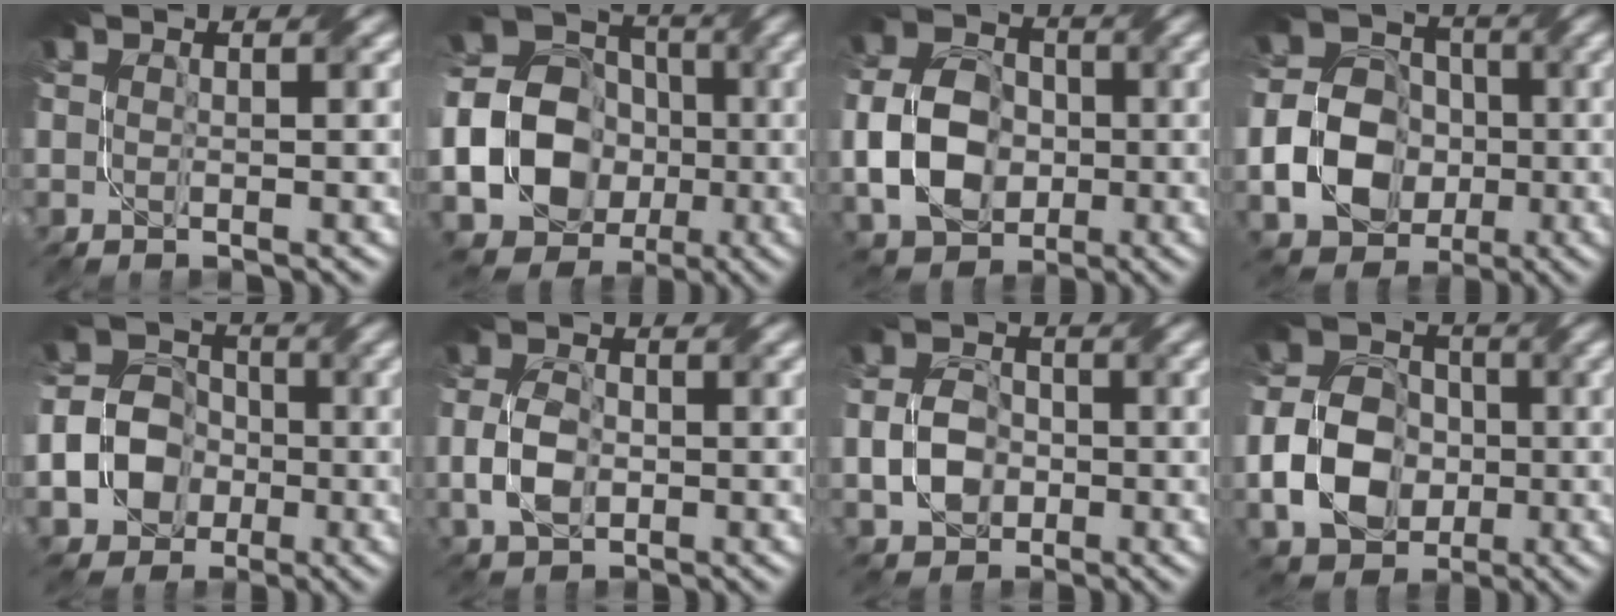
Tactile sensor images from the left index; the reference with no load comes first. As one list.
[{"total": 21.7, "force": [-5.4, 19.4, 8.0], "torque": [-0.187, -0.011, -0.132]}, {"total": 7.5, "force": [-2.0, 5.5, 4.8], "torque": [-0.094, 0.002, -0.046]}, {"total": 8.4, "force": [-2.8, 6.5, 4.5], "torque": [-0.082, -0.005, -0.061]}, {"total": 7.8, "force": [-2.9, 6.4, 3.3], "torque": [-0.061, -0.015, -0.079]}, {"total": 3.9, "force": [-1.4, 2.4, 2.7], "torque": [-0.062, -0.004, -0.032]}, {"total": 4.0, "force": [-1.7, 2.9, 2.2], "torque": [-0.041, -0.001, -0.038]}, {"total": 7.5, "force": [-2.6, 5.6, 4.2], "torque": [-0.079, -0.003, -0.058]}]